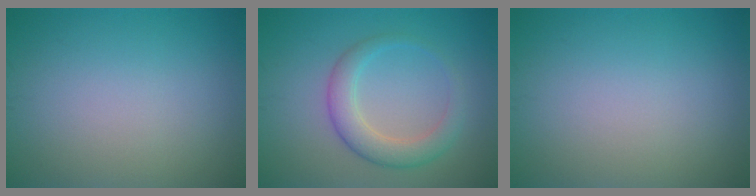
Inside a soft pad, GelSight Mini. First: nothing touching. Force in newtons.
{"total": 3.7, "press": 3.7, "slide": 0.3}
{"total": 0.0}